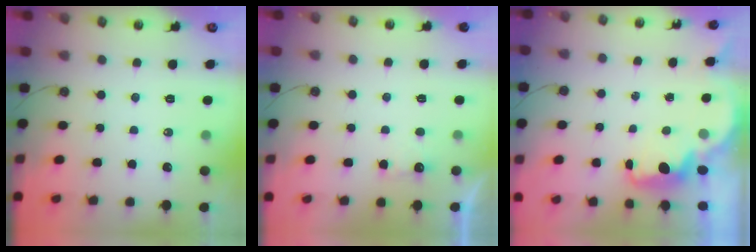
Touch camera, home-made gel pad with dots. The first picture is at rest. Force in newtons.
{"total": 2.1, "press": 1.9, "slide": 0.8}
{"total": 2.4, "press": 2.3, "slide": 0.6}